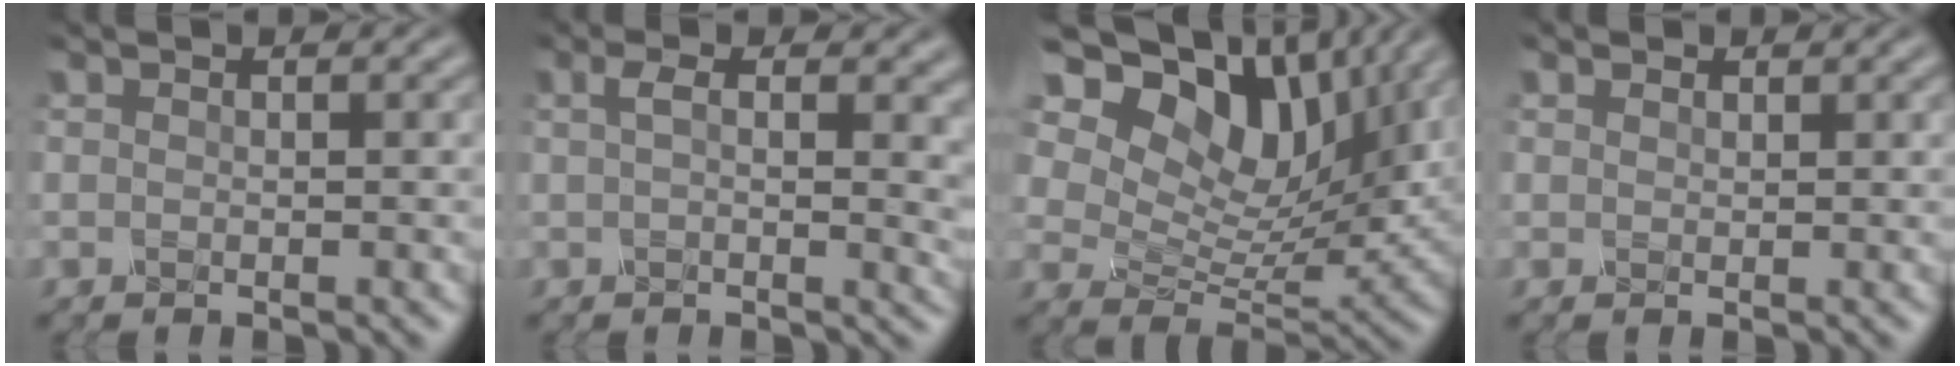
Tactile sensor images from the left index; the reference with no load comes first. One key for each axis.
{"total": 5.2, "fx": 1.3, "fy": 2.0, "fz": 4.6, "tx": -0.060, "ty": 0.008, "tz": 0.021}
{"total": 13.0, "fx": 5.6, "fy": 8.1, "fz": 8.5, "tx": -0.178, "ty": 0.030, "tz": 0.103}
{"total": 0.6, "fx": 0.5, "fy": 0.3, "fz": -0.3, "tx": 0.000, "ty": 0.000, "tz": 0.014}